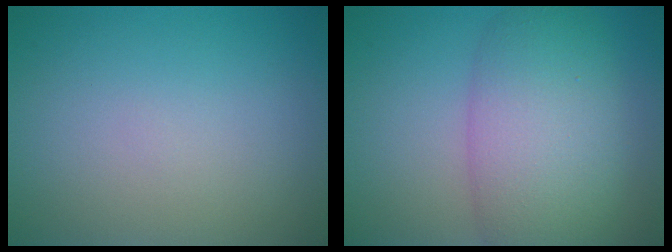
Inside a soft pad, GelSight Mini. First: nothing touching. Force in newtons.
{"total": 8.3, "press": 8.3, "slide": 0.2}